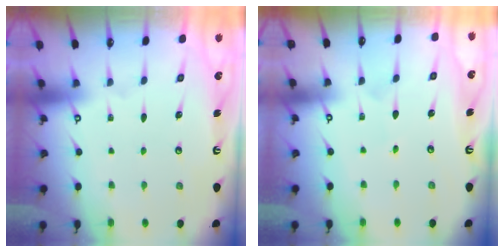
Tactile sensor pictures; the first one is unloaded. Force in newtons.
{"total": 2.5, "press": 2.5, "slide": 0.1}